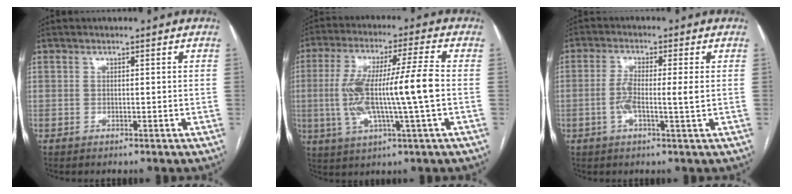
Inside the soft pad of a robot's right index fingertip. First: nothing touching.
{"total": 13.8, "force": [-0.9, 0.3, 13.7], "torque": [-0.271, 0.012, -0.018]}
{"total": 5.0, "force": [-0.4, 0.3, 5.0], "torque": [-0.099, 0.002, -0.011]}